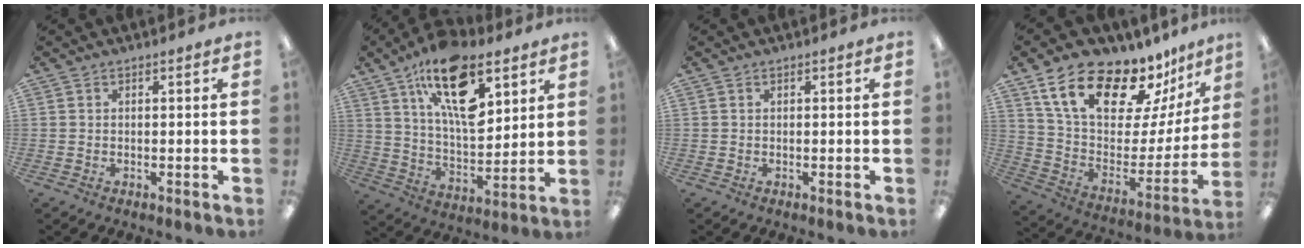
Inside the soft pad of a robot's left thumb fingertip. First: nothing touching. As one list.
[{"total": 20.0, "force": [10.7, 9.1, 14.1], "torque": [-0.235, -0.046, 0.179]}, {"total": 0.0}, {"total": 21.1, "force": [15.7, 8.9, 11.0], "torque": [-0.188, -0.105, 0.275]}]